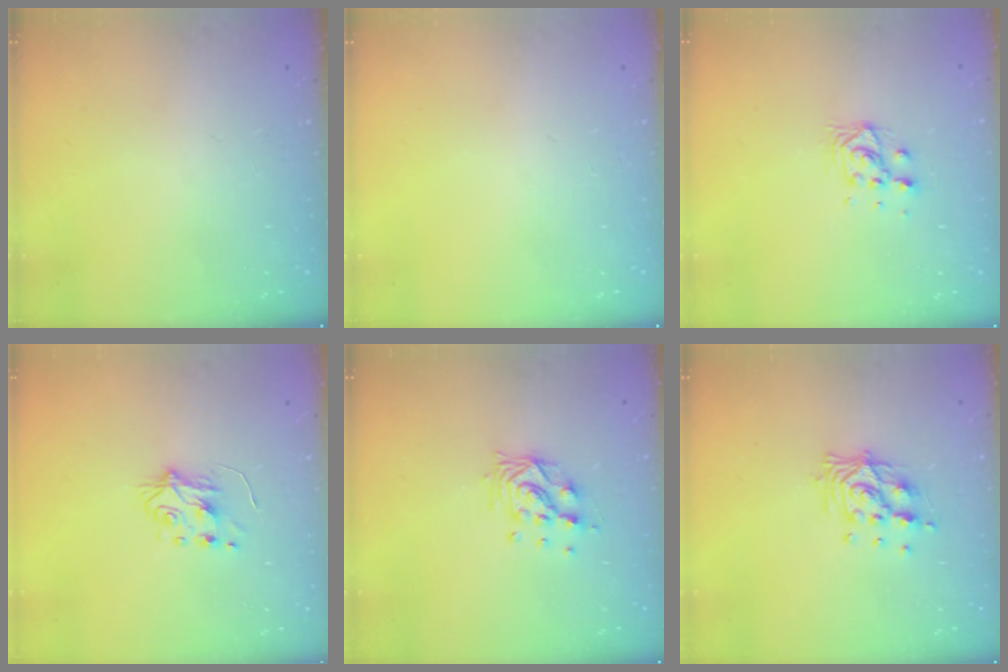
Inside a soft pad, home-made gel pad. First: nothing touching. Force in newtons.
{"total": 0.0}
{"total": 6.4, "press": 6.4, "slide": 0.4}
{"total": 5.9, "press": 5.8, "slide": 0.7}
{"total": 10.0, "press": 9.9, "slide": 1.2}
{"total": 11.0, "press": 11.0, "slide": 1.3}